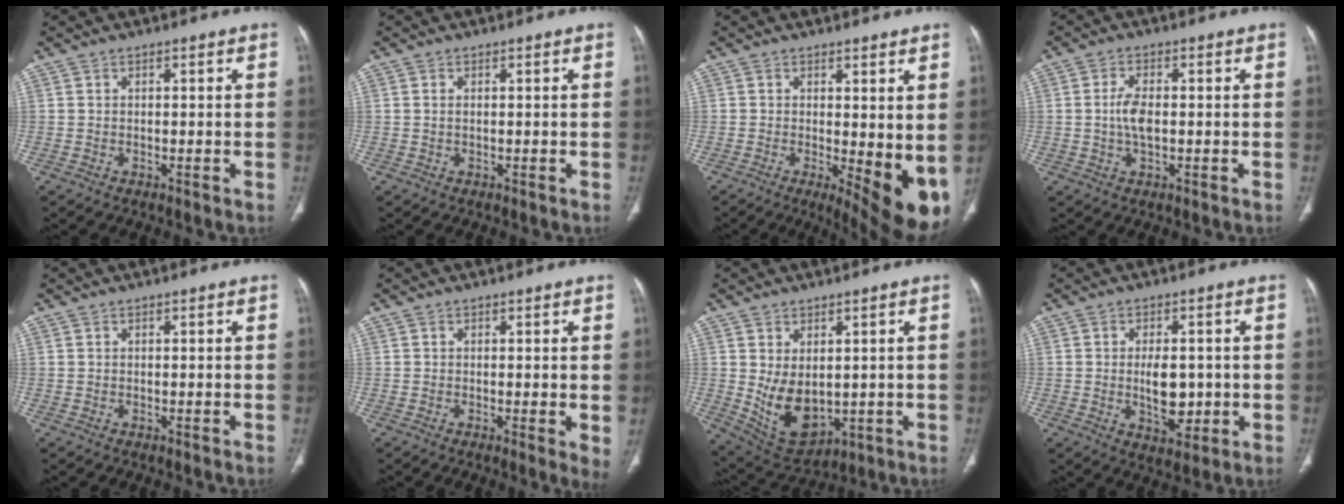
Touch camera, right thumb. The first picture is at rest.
{"total": 0.6, "force": [0.1, 0.3, 0.5], "torque": [-0.015, 0.003, 0.003]}
{"total": 11.3, "force": [-0.6, 4.0, 10.5], "torque": [-0.133, -0.025, 0.004]}
{"total": 4.5, "force": [-0.1, 2.2, 4.0], "torque": [-0.086, 0.004, -0.005]}
{"total": 0.0}
{"total": 3.0, "force": [0.0, 0.8, 2.9], "torque": [-0.044, -0.012, -0.004]}
{"total": 10.2, "force": [0.1, 6.5, 7.9], "torque": [-0.117, -0.013, 0.033]}
{"total": 7.9, "force": [-0.5, 4.3, 6.6], "torque": [-0.085, -0.007, 0.002]}